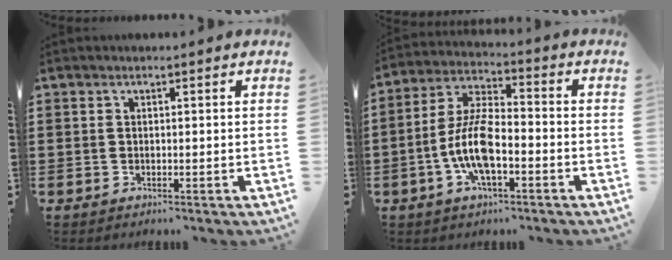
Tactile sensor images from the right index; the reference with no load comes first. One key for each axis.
{"total": 9.4, "fx": -2.7, "fy": 3.7, "fz": 8.2, "tx": -0.191, "ty": -0.006, "tz": -0.059}